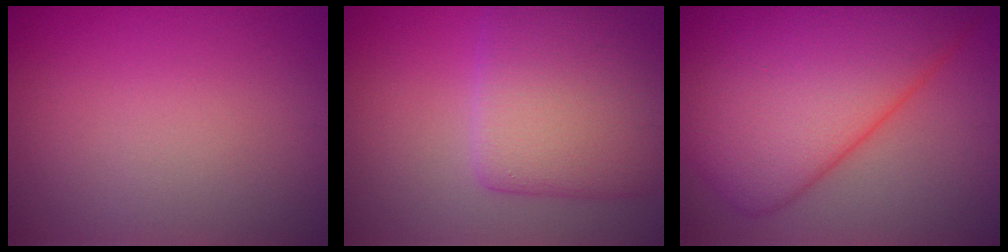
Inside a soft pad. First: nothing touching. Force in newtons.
{"total": 8.1, "press": 8.1, "slide": 0.4}
{"total": 14.2, "press": 14.2, "slide": 0.4}